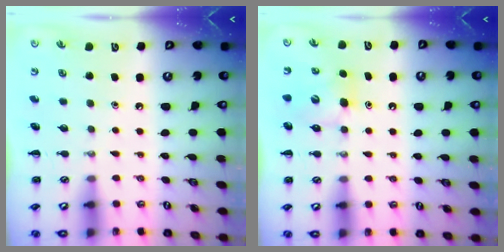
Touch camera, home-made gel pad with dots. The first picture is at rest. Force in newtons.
{"total": 5.4, "press": 5.3, "slide": 0.6}